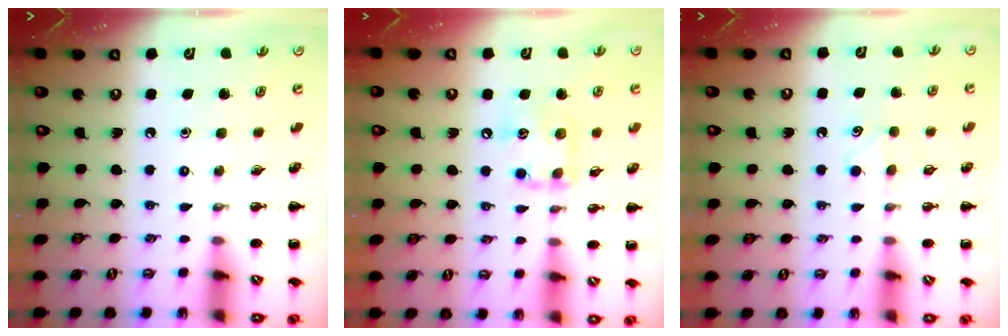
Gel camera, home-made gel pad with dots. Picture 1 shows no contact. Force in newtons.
{"total": 10.6, "press": 10.5, "slide": 1.0}
{"total": 4.4, "press": 4.2, "slide": 1.2}